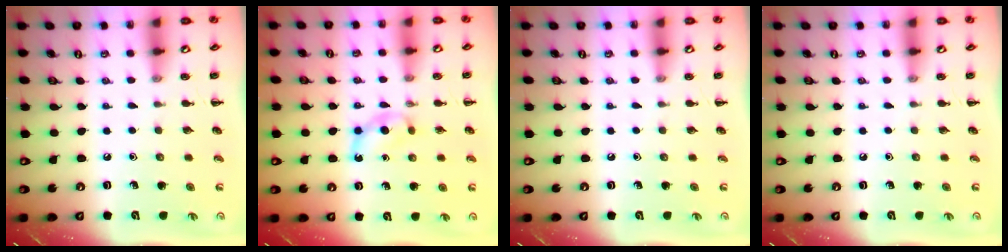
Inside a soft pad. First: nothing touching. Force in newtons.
{"total": 4.8, "press": 4.3, "slide": 1.9}
{"total": 0.0}
{"total": 0.0}